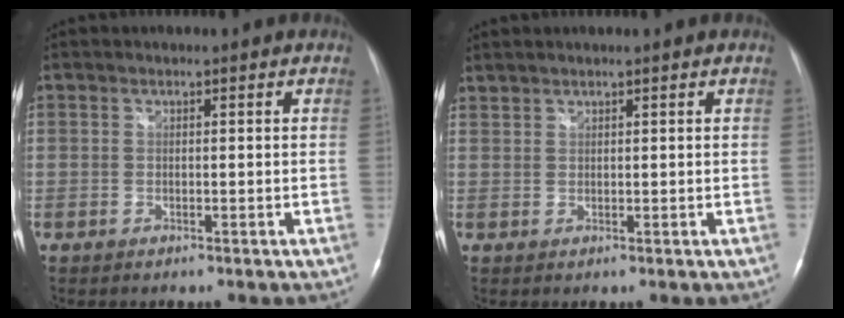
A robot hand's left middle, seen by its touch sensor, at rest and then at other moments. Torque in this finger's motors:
{"motor_torque": [0.31, -0.60, 0.54, 0.21]}